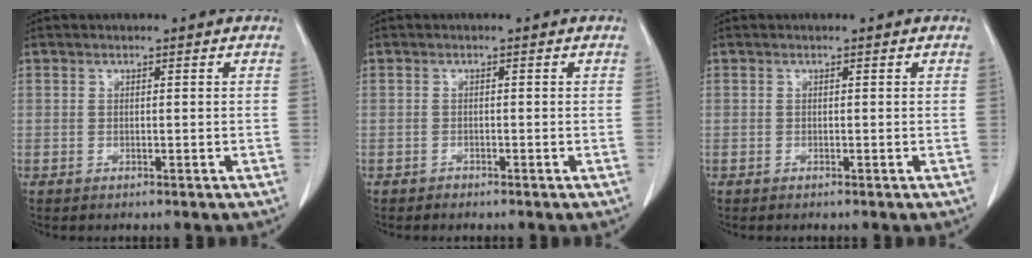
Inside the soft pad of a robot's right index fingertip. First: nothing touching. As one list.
[{"total": 0.5, "force": [-0.5, 0.2, 0.0], "torque": [-0.007, 0.000, -0.009]}, {"total": 0.0}]